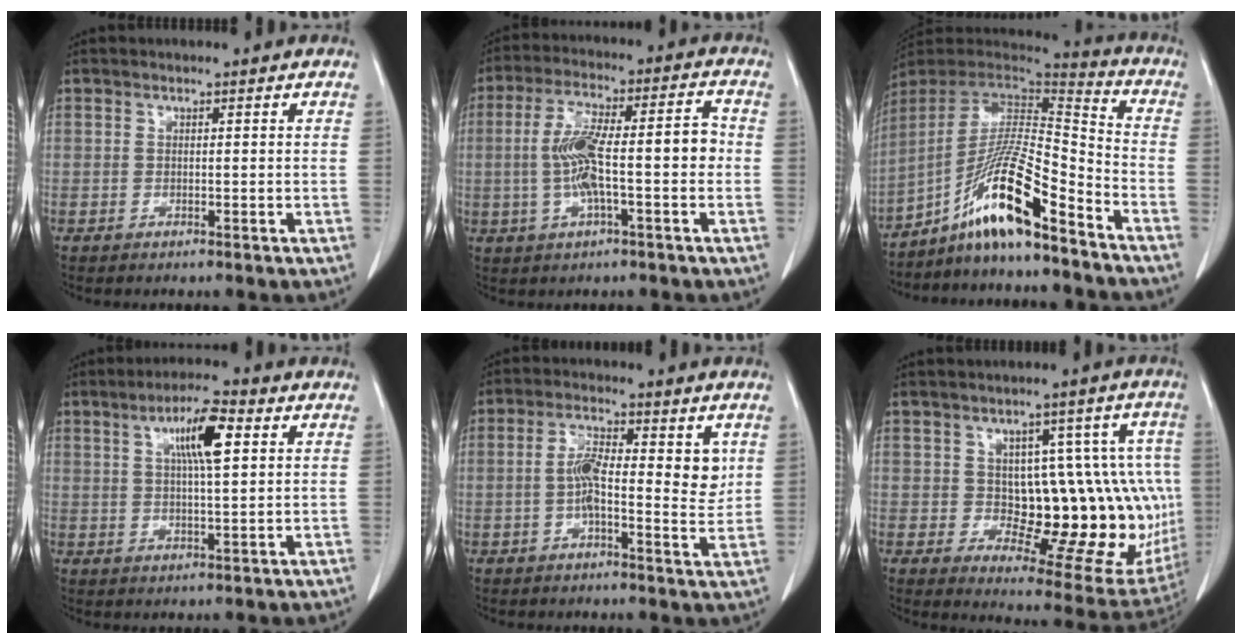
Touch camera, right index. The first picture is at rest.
{"total": 11.9, "force": [-1.2, 2.5, 11.5], "torque": [-0.207, 0.032, -0.019]}
{"total": 15.7, "force": [-10.4, 0.9, 11.8], "torque": [-0.216, 0.007, -0.188]}
{"total": 8.0, "force": [2.8, 1.1, 7.3], "torque": [-0.130, 0.009, 0.047]}
{"total": 9.2, "force": [1.2, 3.0, 8.7], "torque": [-0.143, 0.007, 0.011]}
{"total": 17.2, "force": [-0.1, 7.5, 15.5], "torque": [-0.159, 0.020, 0.016]}